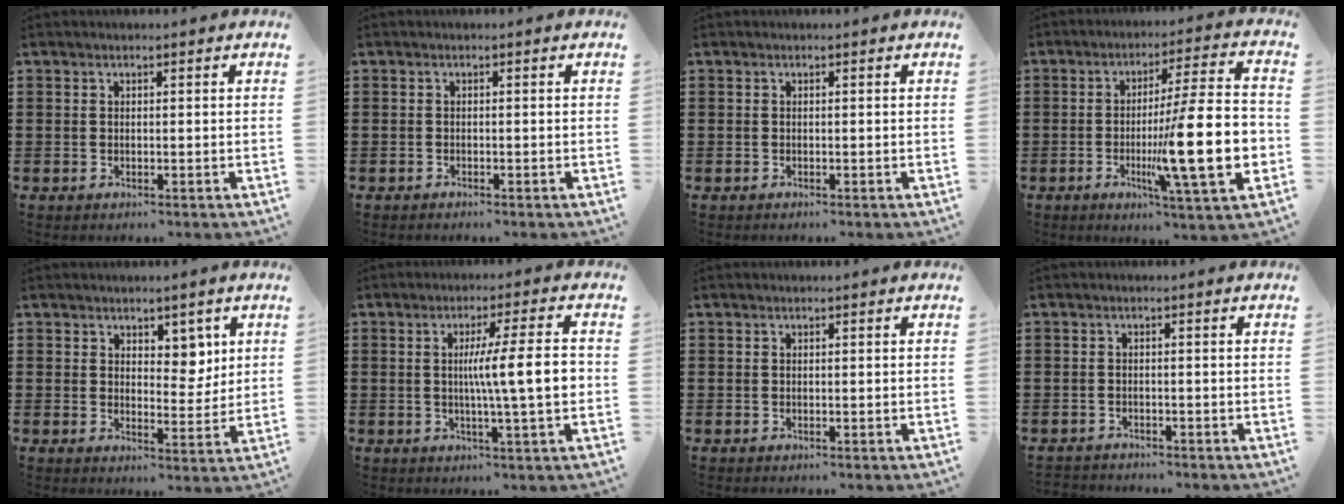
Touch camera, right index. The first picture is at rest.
{"total": 0.5, "force": [-0.5, 0.1, 0.0], "torque": [-0.001, 0.000, -0.011]}
{"total": 0.0}
{"total": 17.2, "force": [-3.8, 2.4, 16.6], "torque": [-0.260, -0.015, -0.063]}
{"total": 4.4, "force": [2.7, 2.9, 1.9], "torque": [-0.023, -0.003, 0.045]}
{"total": 8.7, "force": [0.1, 0.4, 8.7], "torque": [-0.146, -0.004, -0.006]}
{"total": 0.0}
{"total": 1.3, "force": [-1.3, 0.3, -0.2], "torque": [-0.001, 0.004, -0.030]}